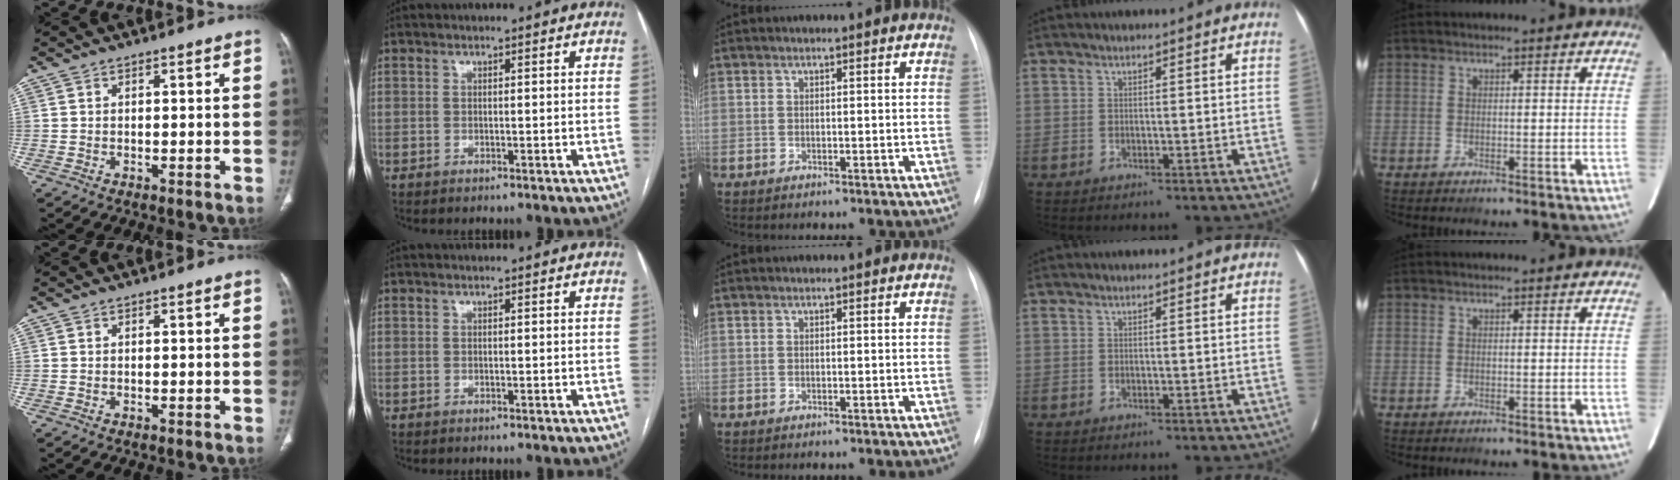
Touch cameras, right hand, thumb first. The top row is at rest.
{}